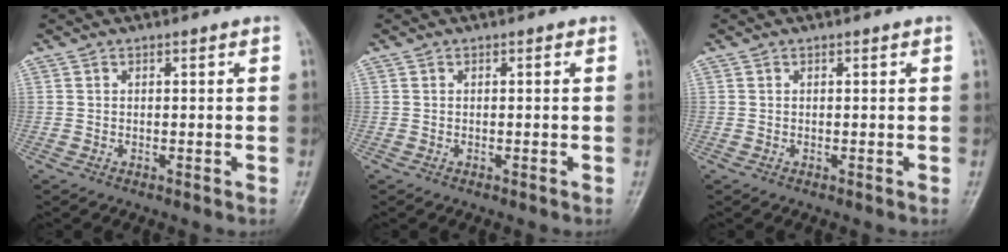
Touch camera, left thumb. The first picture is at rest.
{"total": 0.0}
{"total": 0.0}